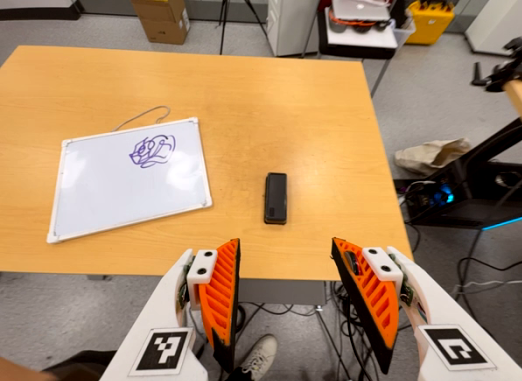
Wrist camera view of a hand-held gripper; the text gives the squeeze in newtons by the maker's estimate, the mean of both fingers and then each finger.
{"total": 0.0}